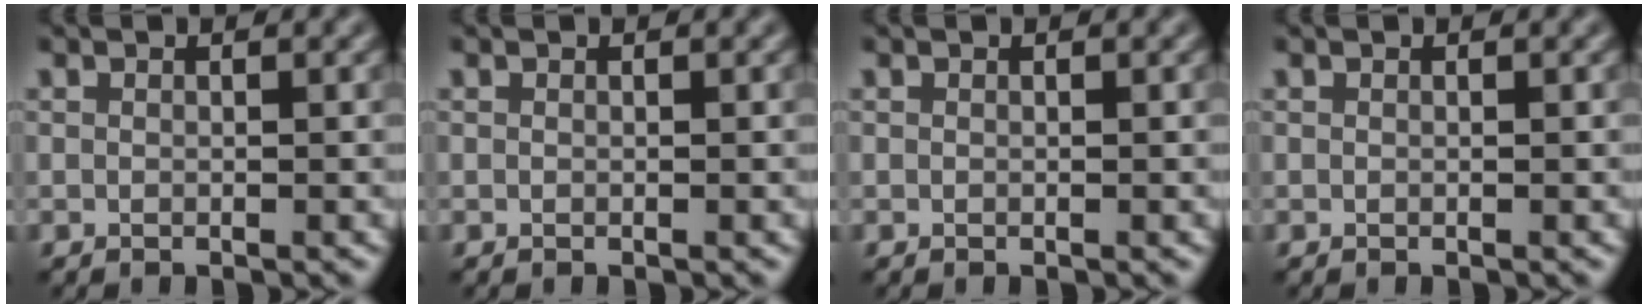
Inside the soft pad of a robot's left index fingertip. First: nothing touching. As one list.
[{"total": 0.0}, {"total": 0.0}, {"total": 0.0}]